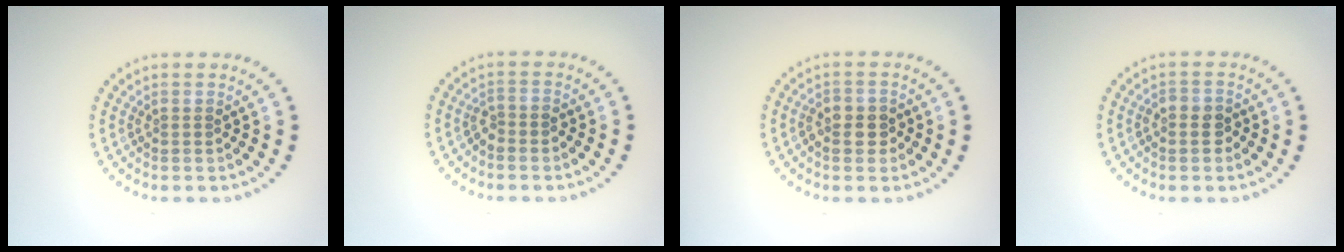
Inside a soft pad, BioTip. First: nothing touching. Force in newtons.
{"total": 1.4, "press": 1.1, "slide": 0.9}
{"total": 2.6, "press": 2.5, "slide": 0.7}
{"total": 1.8, "press": 1.7, "slide": 0.5}